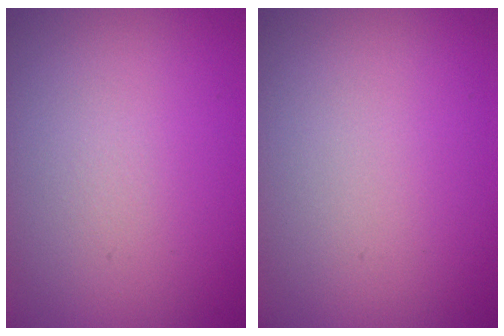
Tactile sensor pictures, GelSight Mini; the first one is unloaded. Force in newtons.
{"total": 0.0}